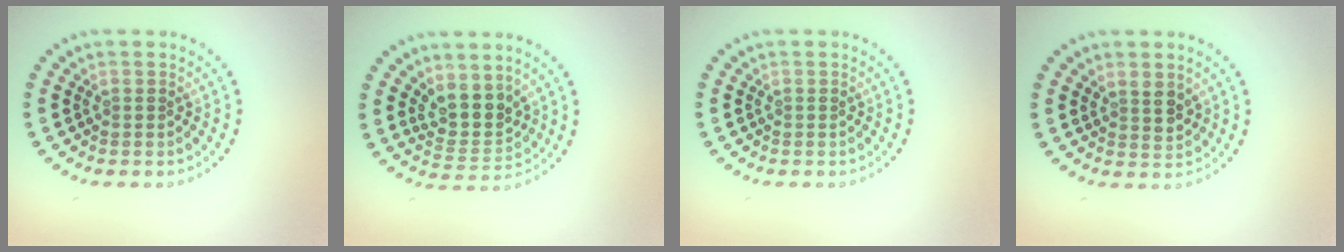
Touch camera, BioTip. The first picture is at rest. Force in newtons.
{"total": 3.6, "press": 2.9, "slide": 2.1}
{"total": 0.0}
{"total": 1.9, "press": 1.7, "slide": 0.9}